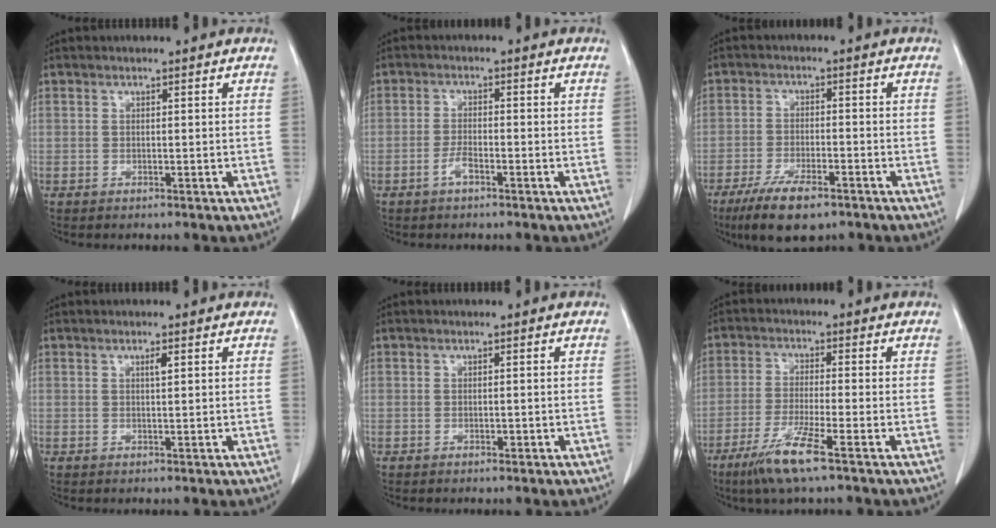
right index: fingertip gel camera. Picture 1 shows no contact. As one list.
[{"total": 2.3, "force": [-1.4, 0.5, 1.8], "torque": [-0.035, 0.002, -0.029]}, {"total": 8.4, "force": [-5.7, 2.5, 5.6], "torque": [-0.103, -0.012, -0.095]}, {"total": 1.0, "force": [0.4, 0.1, 0.9], "torque": [-0.018, 0.000, 0.008]}, {"total": 0.5, "force": [-0.2, 0.3, 0.3], "torque": [-0.007, 0.000, -0.001]}, {"total": 7.6, "force": [-4.5, -0.3, 6.1], "torque": [-0.123, -0.021, -0.086]}]